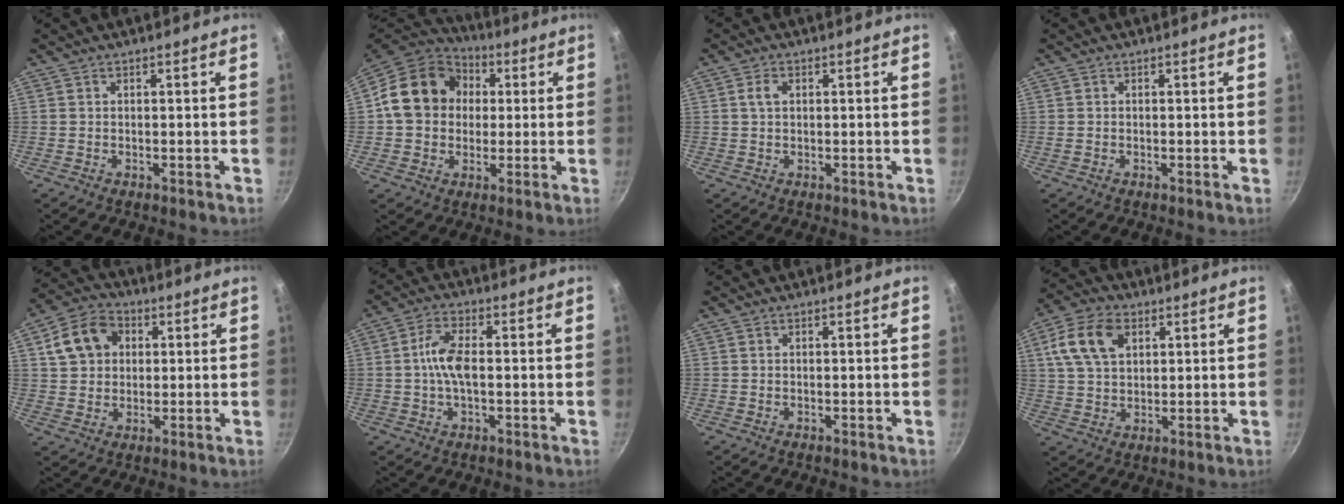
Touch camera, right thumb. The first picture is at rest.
{"total": 16.9, "force": [2.3, 14.2, 9.0], "torque": [-0.132, 0.030, 0.023]}
{"total": 2.2, "force": [0.5, 1.5, 1.5], "torque": [-0.025, 0.004, 0.009]}
{"total": 0.0}
{"total": 10.6, "force": [2.9, 8.5, 5.7], "torque": [-0.079, 0.014, 0.040]}
{"total": 6.7, "force": [-0.1, 3.1, 5.9], "torque": [-0.121, 0.015, -0.007]}
{"total": 0.0}
{"total": 11.1, "force": [3.9, 7.3, 7.4], "torque": [-0.128, 0.007, 0.069]}